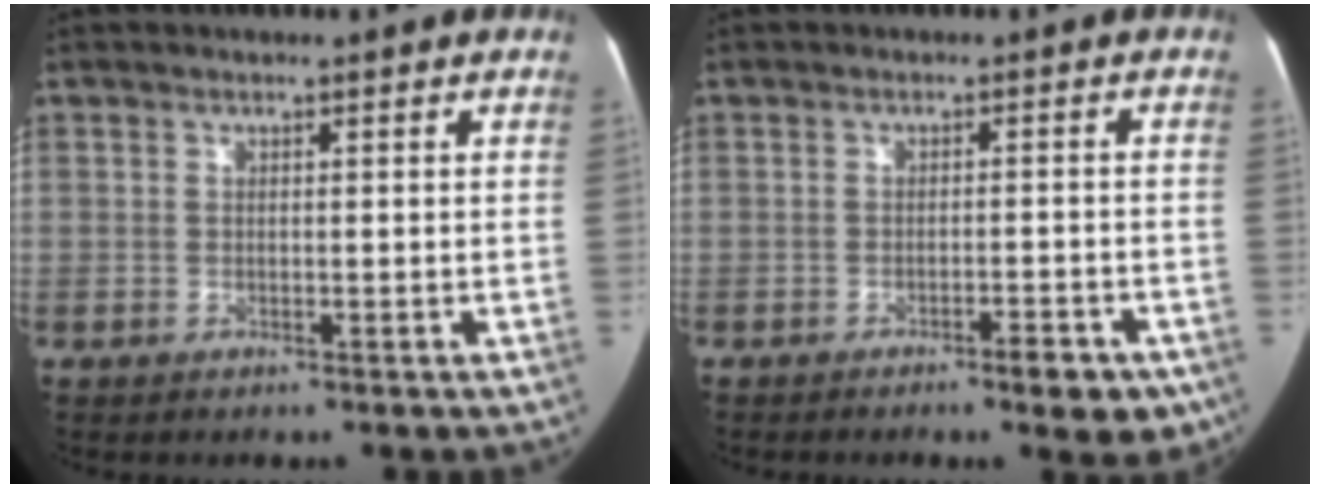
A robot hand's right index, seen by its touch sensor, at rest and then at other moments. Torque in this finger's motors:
{"motor_torque": [0.13, -0.06, 0.06, 0.01]}